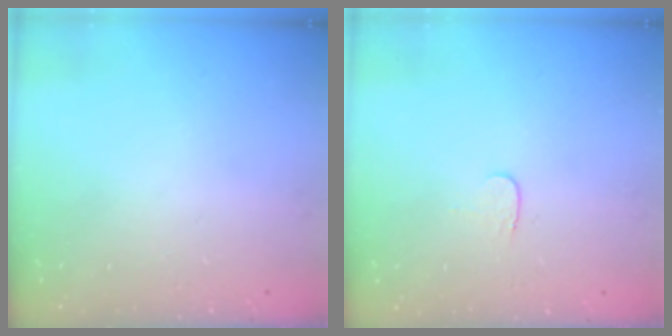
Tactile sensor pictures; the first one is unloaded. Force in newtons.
{"total": 3.7, "press": 3.7, "slide": 0.4}